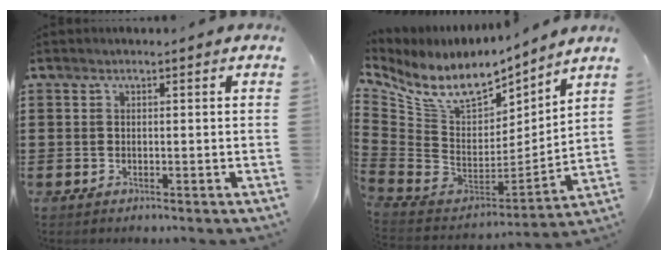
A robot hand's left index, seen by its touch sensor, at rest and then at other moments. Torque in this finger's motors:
{"motor_torque": [2.14, 0.00, 0.53, 0.05]}